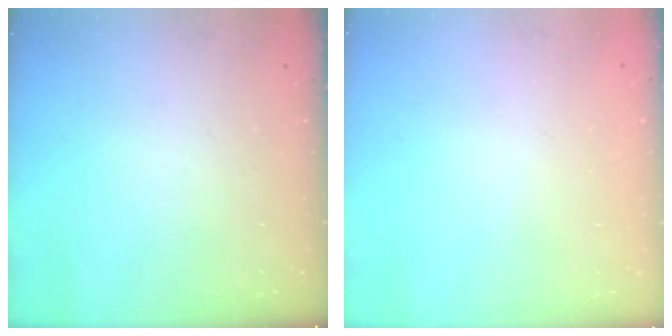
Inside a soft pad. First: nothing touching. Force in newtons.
{"total": 2.2, "press": 2.2, "slide": 0.1}